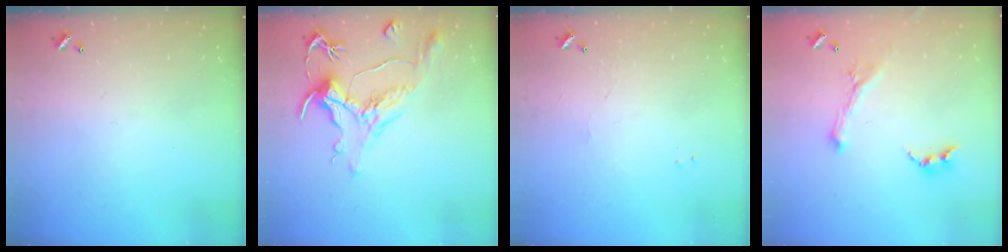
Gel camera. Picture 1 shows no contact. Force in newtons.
{"total": 1.1, "press": 0.2, "slide": 1.1}
{"total": 1.2, "press": 1.1, "slide": 0.3}
{"total": 0.0}